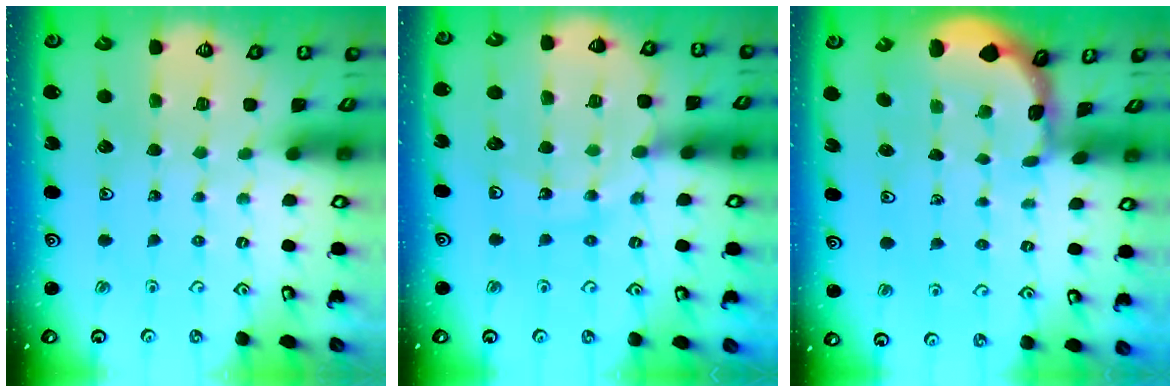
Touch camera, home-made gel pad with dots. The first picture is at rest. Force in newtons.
{"total": 14.2, "press": 13.7, "slide": 3.8}
{"total": 1.5, "press": 1.5, "slide": 0.1}